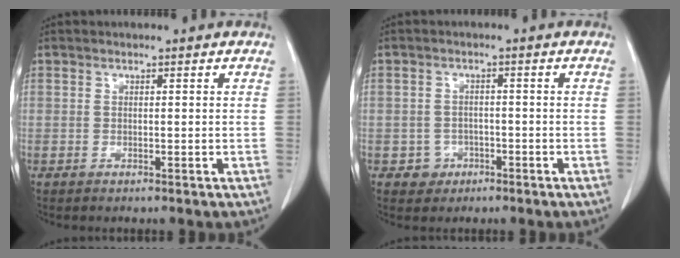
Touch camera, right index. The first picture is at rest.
{"total": 2.9, "force": [-1.2, 2.6, 0.1], "torque": [0.006, 0.014, -0.015]}